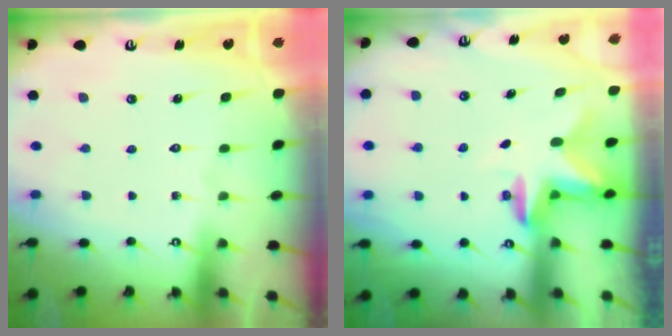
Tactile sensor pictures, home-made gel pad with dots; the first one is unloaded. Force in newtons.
{"total": 2.6, "press": 2.5, "slide": 0.5}